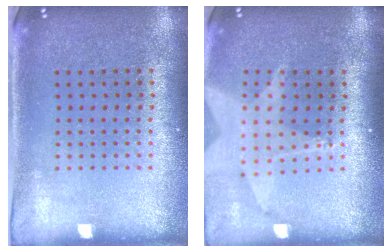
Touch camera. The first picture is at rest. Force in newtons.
{"total": 2.0, "press": 1.5, "slide": 1.2}